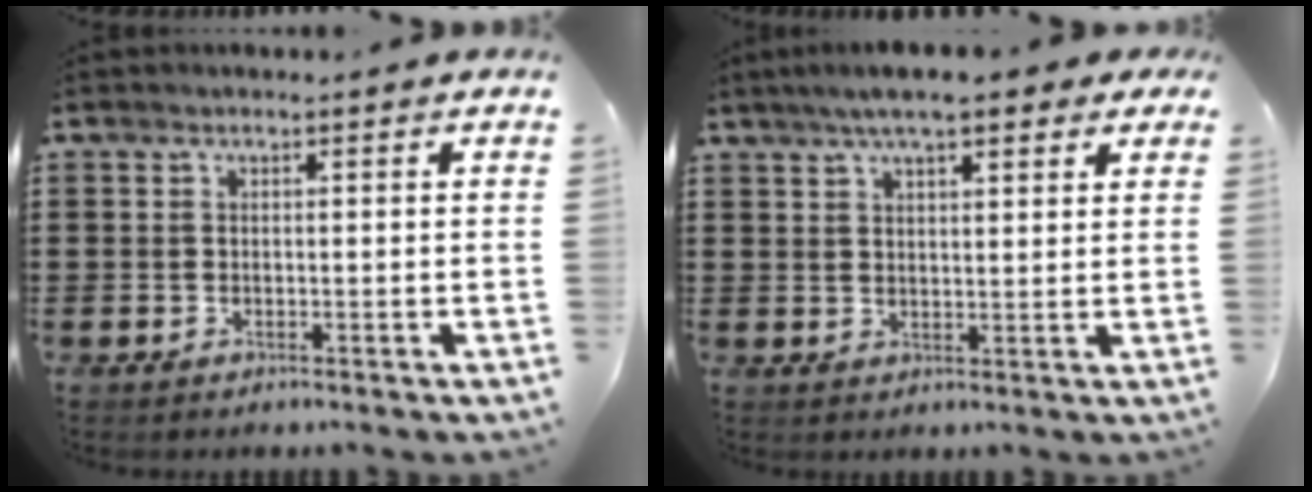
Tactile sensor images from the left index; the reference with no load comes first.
{"total": 5.9, "force": [4.2, 1.1, 3.9], "torque": [-0.084, 0.005, 0.075]}